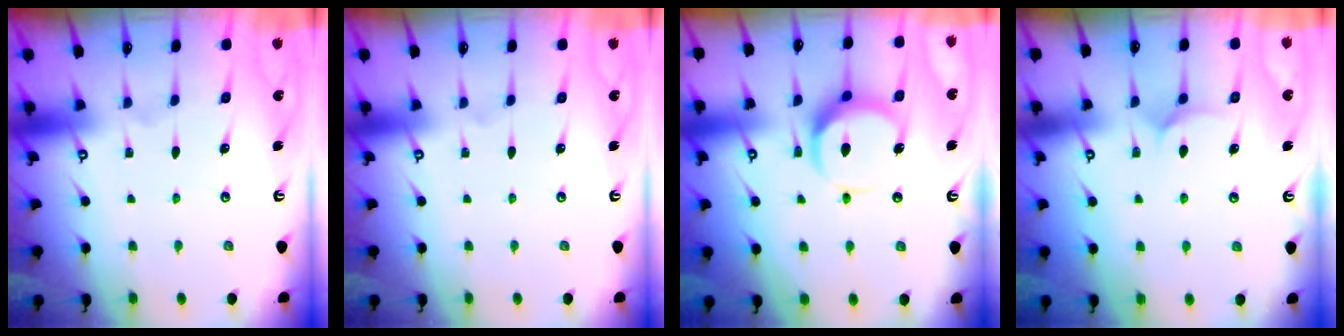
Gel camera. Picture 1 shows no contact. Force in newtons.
{"total": 0.0}
{"total": 11.2, "press": 11.1, "slide": 1.3}
{"total": 5.8, "press": 5.8, "slide": 0.3}